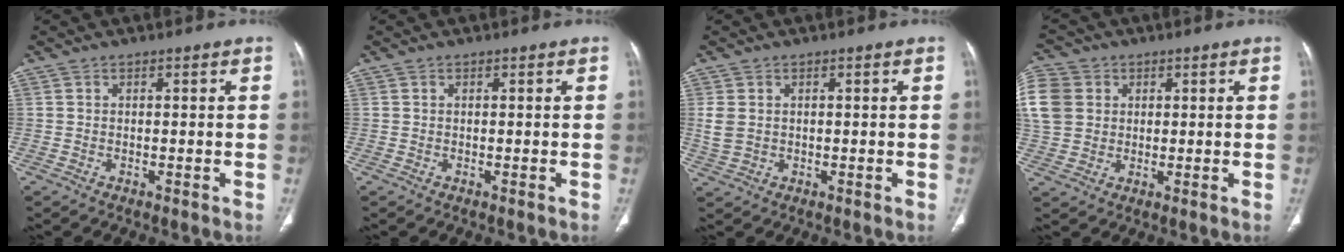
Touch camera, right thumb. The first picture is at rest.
{"total": 0.0}
{"total": 3.7, "force": [0.5, 2.8, 2.4], "torque": [-0.058, 0.001, 0.014]}
{"total": 16.8, "force": [3.9, 14.1, 8.1], "torque": [-0.218, 0.035, 0.081]}